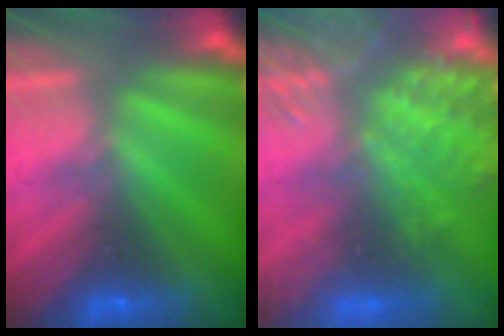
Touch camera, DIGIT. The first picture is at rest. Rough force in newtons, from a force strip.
{"total": 9.1}